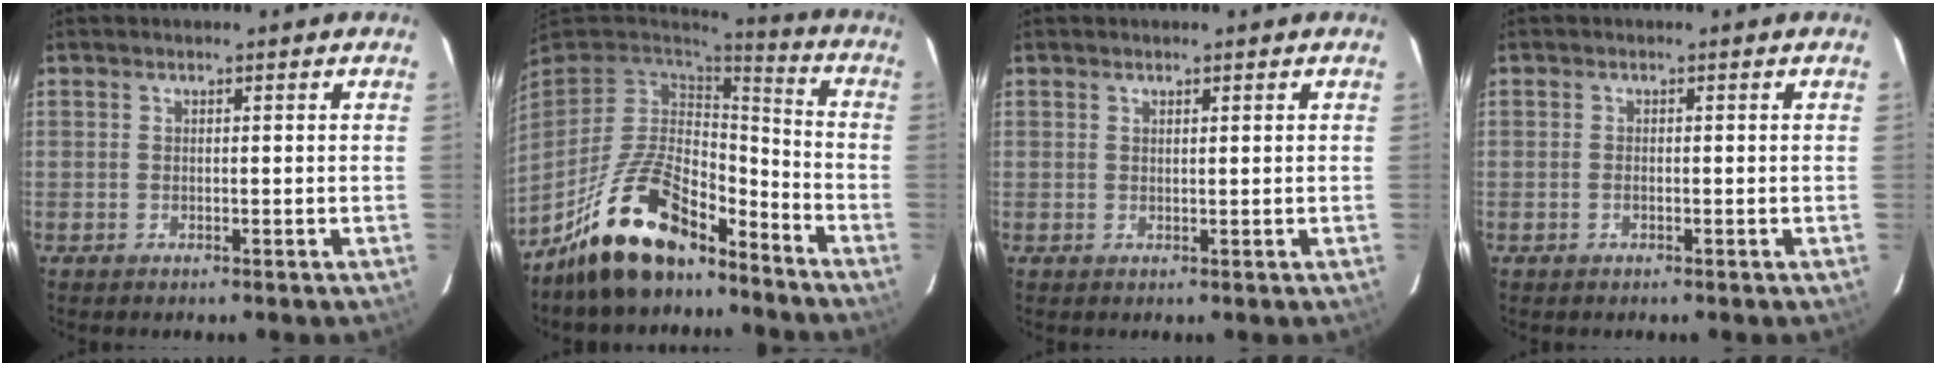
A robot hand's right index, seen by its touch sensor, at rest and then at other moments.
{"total": 17.6, "force": [-12.5, 7.2, 10.1], "torque": [-0.213, 0.000, -0.216]}
{"total": 0.7, "force": [0.5, 0.1, 0.4], "torque": [-0.006, 0.001, 0.010]}
{"total": 0.8, "force": [-0.3, 0.5, 0.5], "torque": [-0.011, 0.000, -0.006]}